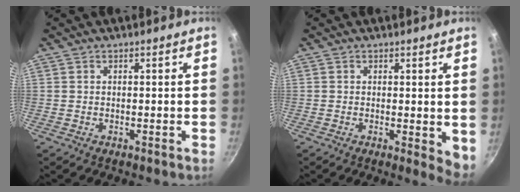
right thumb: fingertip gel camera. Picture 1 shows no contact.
{"total": 4.2, "force": [0.3, 1.8, 3.8], "torque": [-0.046, -0.010, 0.004]}